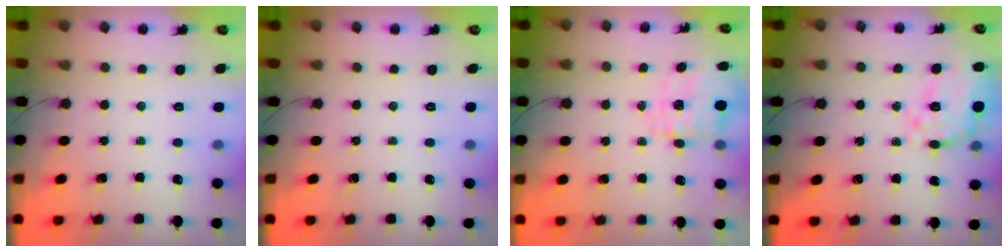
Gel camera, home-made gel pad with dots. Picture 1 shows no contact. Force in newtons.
{"total": 0.0}
{"total": 3.5, "press": 3.3, "slide": 1.0}
{"total": 14.1, "press": 13.9, "slide": 2.4}